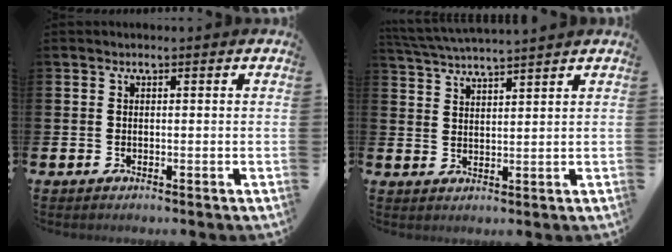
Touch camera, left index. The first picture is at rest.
{"total": 3.8, "force": [3.7, -0.6, 0.3], "torque": [-0.018, -0.022, 0.066]}